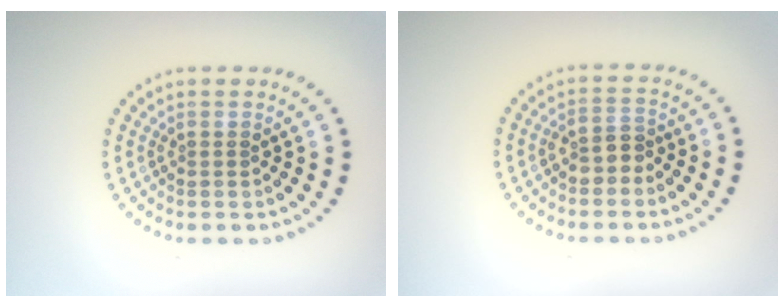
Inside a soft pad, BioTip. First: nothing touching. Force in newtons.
{"total": 2.0, "press": 1.9, "slide": 0.7}